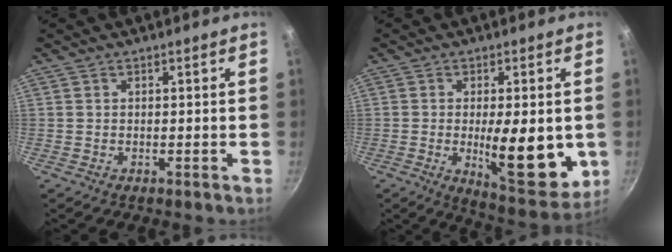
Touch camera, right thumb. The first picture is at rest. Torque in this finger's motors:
{"motor_torque": [2.04, 1.92, 0.77, 0.75, 0.36]}